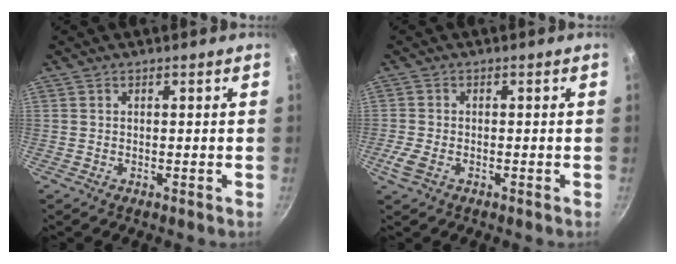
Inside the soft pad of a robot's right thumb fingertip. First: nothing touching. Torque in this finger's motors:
{"motor_torque": [0.18, -0.16, 0.05, 0.01, 0.00]}